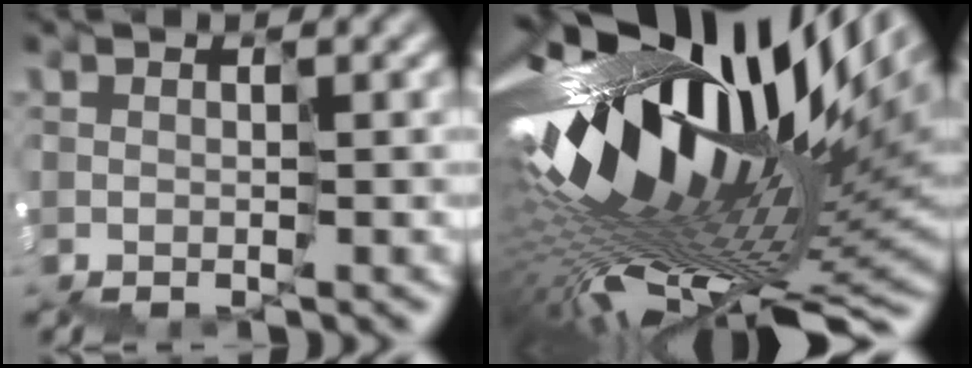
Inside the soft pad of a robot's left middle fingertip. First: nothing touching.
{"total": 15.0, "force": [4.5, 5.1, 13.3], "torque": [-0.214, 0.008, 0.083]}